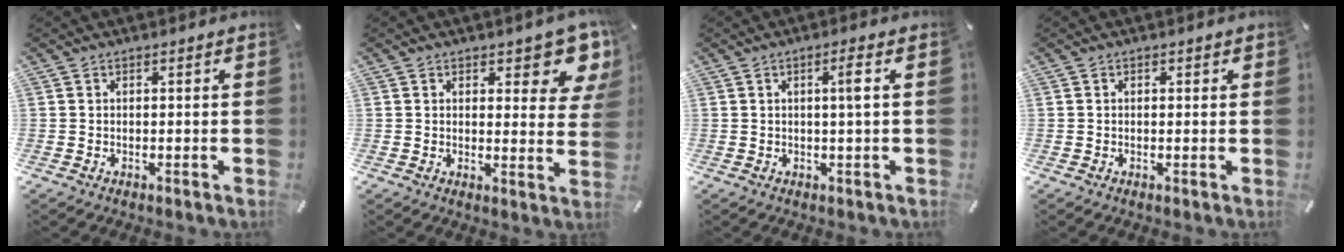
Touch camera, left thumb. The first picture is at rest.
{"total": 8.8, "force": [5.9, 4.0, 5.2], "torque": [-0.042, -0.046, 0.098]}
{"total": 3.4, "force": [0.6, 0.0, 3.4], "torque": [-0.065, 0.002, 0.006]}
{"total": 0.5, "force": [0.1, 0.4, 0.3], "torque": [-0.007, 0.002, 0.001]}